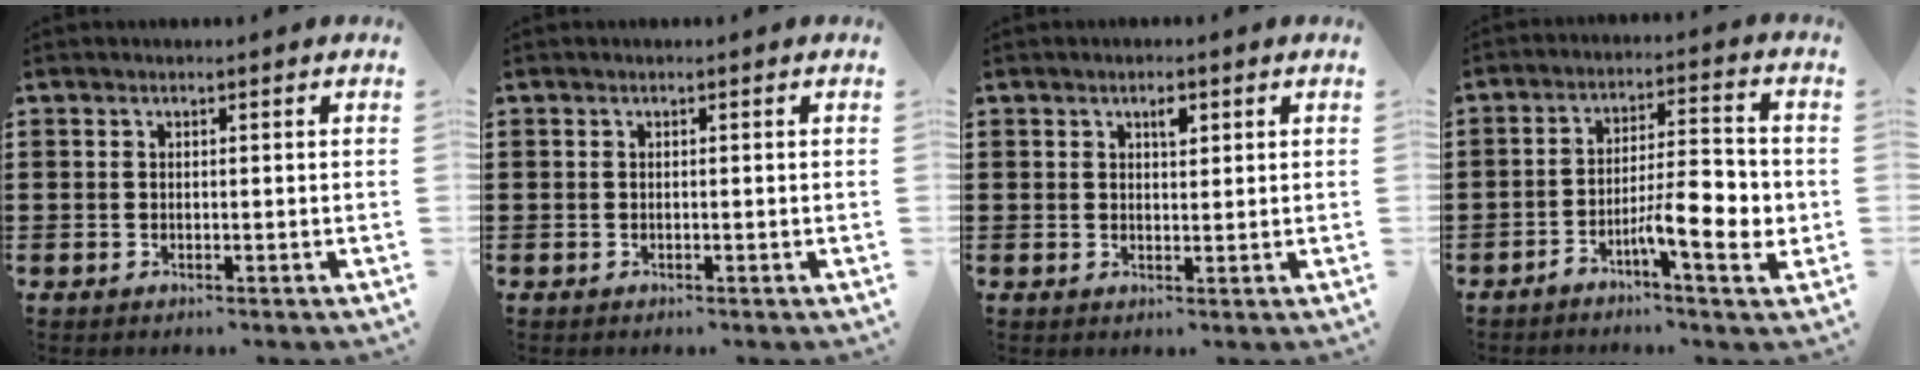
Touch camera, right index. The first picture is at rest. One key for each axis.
{"total": 0.0}
{"total": 2.1, "fx": 1.0, "fy": 0.9, "fz": 1.6, "tx": -0.020, "ty": -0.001, "tz": 0.013}
{"total": 9.1, "fx": -3.1, "fy": 2.3, "fz": 8.2, "tx": -0.125, "ty": -0.001, "tz": -0.057}